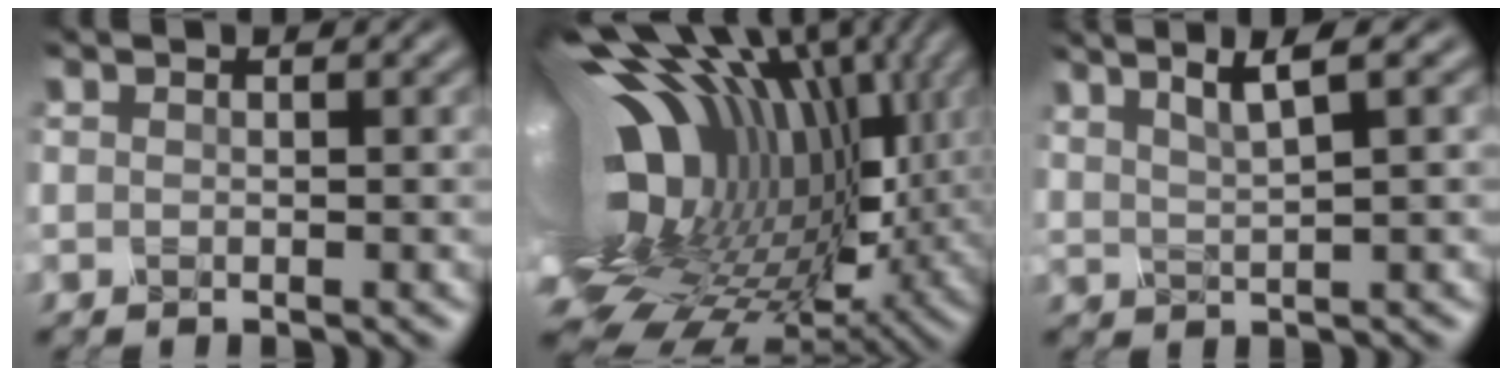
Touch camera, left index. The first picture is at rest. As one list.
[{"total": 18.9, "force": [2.4, 11.6, 14.8], "torque": [-0.257, -0.025, 0.065]}, {"total": 2.9, "force": [1.6, 0.4, 2.4], "torque": [-0.039, 0.009, 0.033]}]